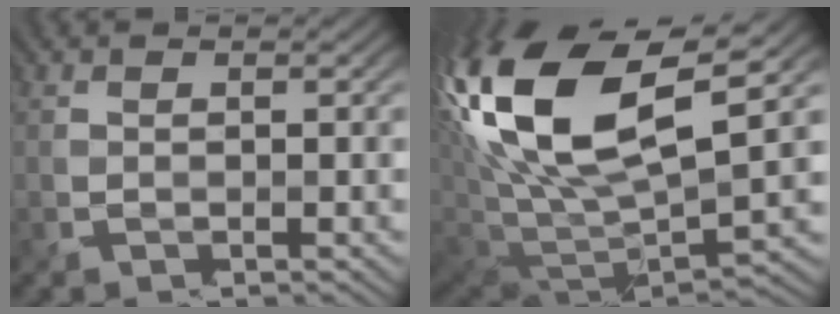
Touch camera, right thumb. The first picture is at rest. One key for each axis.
{"total": 19.7, "fx": 6.8, "fy": 8.7, "fz": 16.4, "tx": -0.381, "ty": 0.016, "tz": 0.133}